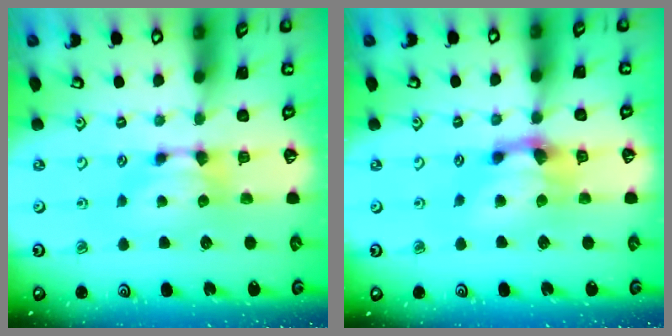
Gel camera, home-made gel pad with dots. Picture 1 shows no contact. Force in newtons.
{"total": 3.2, "press": 2.6, "slide": 1.9}